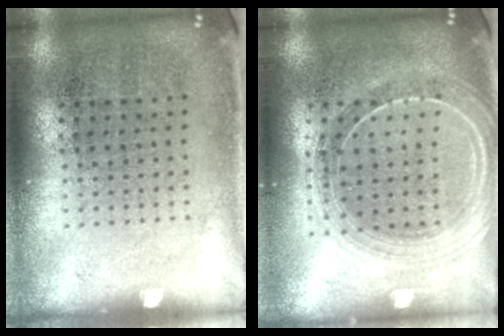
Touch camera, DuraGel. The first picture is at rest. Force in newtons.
{"total": 2.1, "press": 1.9, "slide": 1.0}